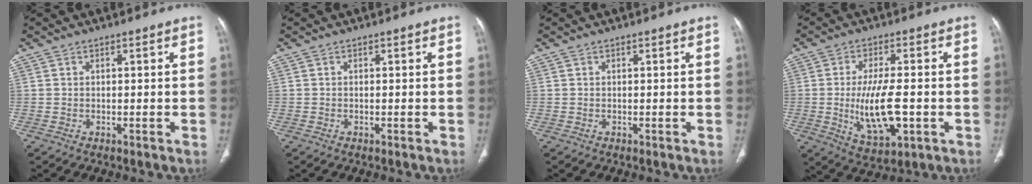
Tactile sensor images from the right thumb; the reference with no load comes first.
{"total": 0.0}
{"total": 0.0}
{"total": 12.0, "force": [-1.8, 5.0, 10.8], "torque": [-0.193, -0.008, -0.021]}